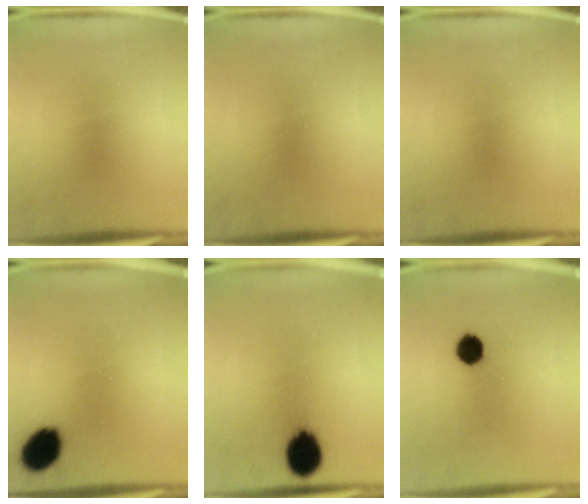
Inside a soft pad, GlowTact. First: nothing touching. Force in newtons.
{"total": 0.0}
{"total": 0.0}
{"total": 9.4}
{"total": 10.4}
{"total": 5.4}